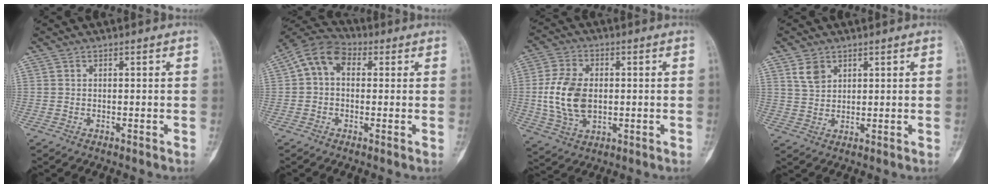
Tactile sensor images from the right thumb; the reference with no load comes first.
{"total": 8.5, "force": [1.4, 6.1, 5.7], "torque": [-0.090, 0.030, 0.011]}
{"total": 12.1, "force": [-0.1, 7.9, 9.1], "torque": [-0.174, 0.001, 0.004]}
{"total": 4.1, "force": [2.3, 2.9, 1.8], "torque": [-0.021, -0.012, 0.052]}